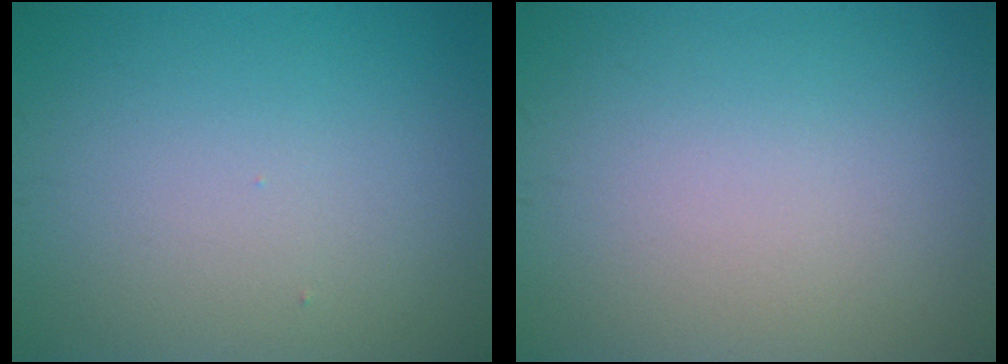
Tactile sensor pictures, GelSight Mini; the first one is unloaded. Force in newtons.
{"total": 0.0}